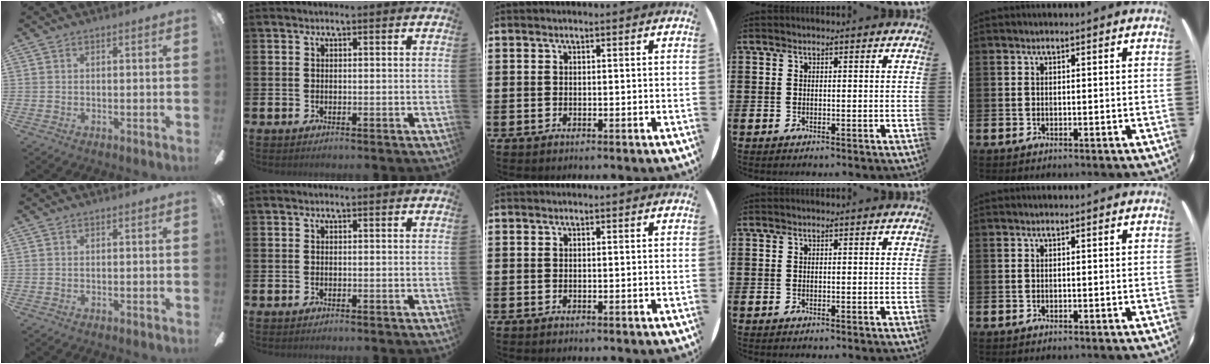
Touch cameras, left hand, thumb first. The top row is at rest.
{}